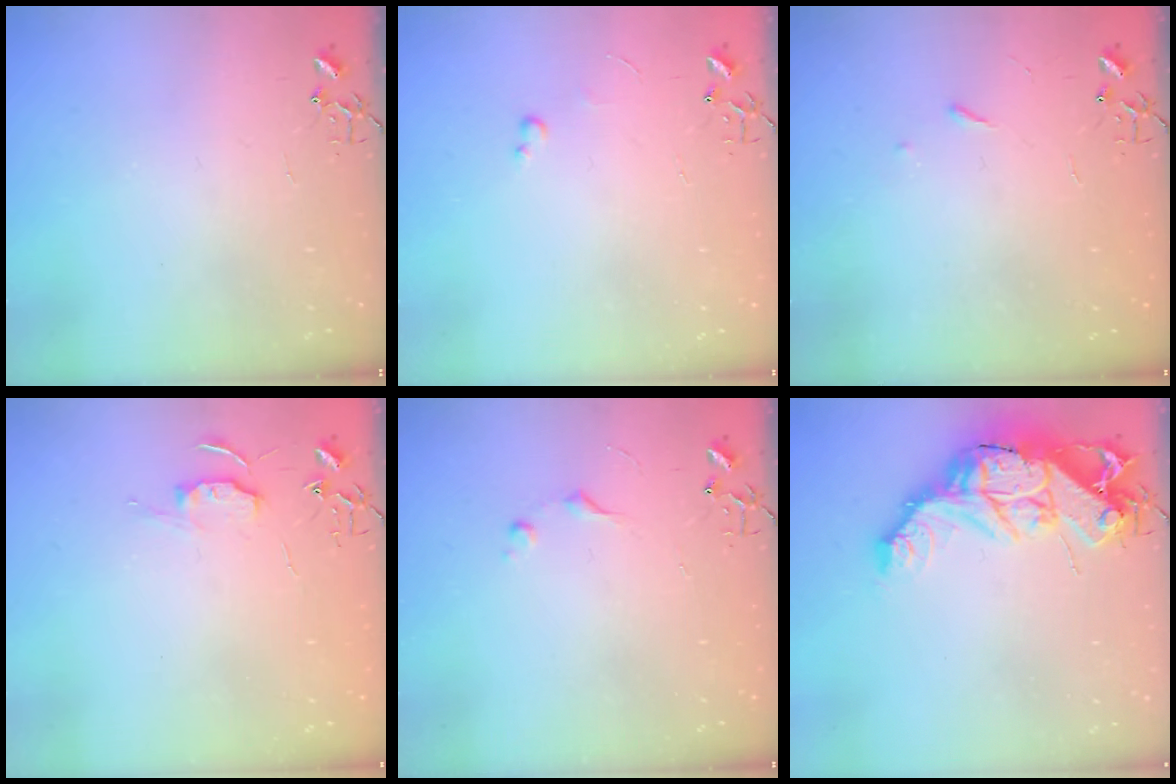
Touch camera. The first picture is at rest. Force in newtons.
{"total": 2.6, "press": 2.6, "slide": 0.4}
{"total": 2.9, "press": 2.8, "slide": 0.5}
{"total": 5.7, "press": 5.7, "slide": 0.6}
{"total": 5.2, "press": 5.1, "slide": 0.7}
{"total": 17.7, "press": 17.6, "slide": 1.5}